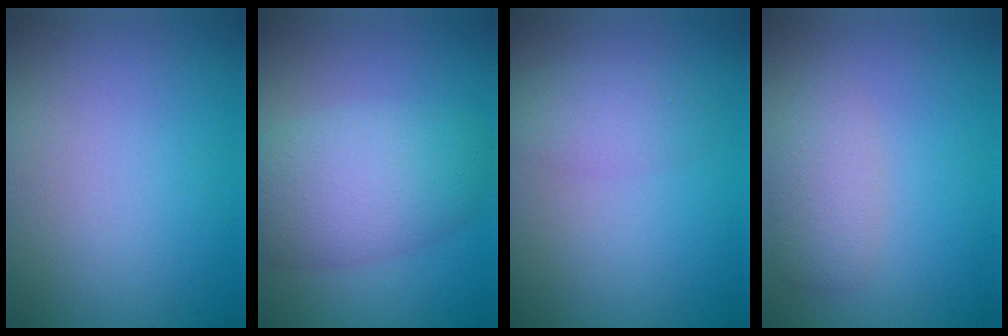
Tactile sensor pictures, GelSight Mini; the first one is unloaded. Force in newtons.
{"total": 7.0, "press": 7.0, "slide": 0.2}
{"total": 2.2, "press": 2.2, "slide": 0.1}
{"total": 2.3, "press": 2.3, "slide": 0.1}